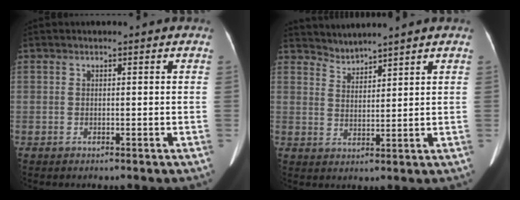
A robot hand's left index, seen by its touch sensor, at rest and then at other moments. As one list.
[{"total": 3.3, "force": [3.3, -0.4, -0.5], "torque": [0.001, 0.004, 0.071]}]